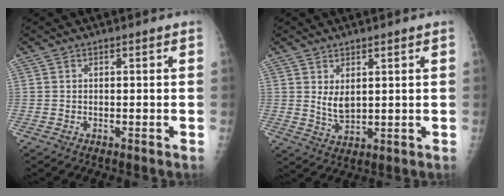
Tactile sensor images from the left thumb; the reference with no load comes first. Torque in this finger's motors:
{"motor_torque": [0.20, 0.04, 0.54, -0.23, 0.02]}